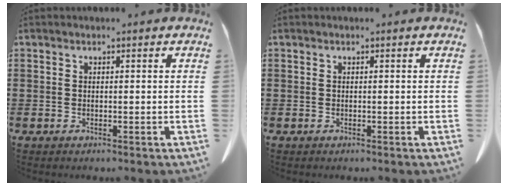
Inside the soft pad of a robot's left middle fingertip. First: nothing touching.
{"total": 0.0}